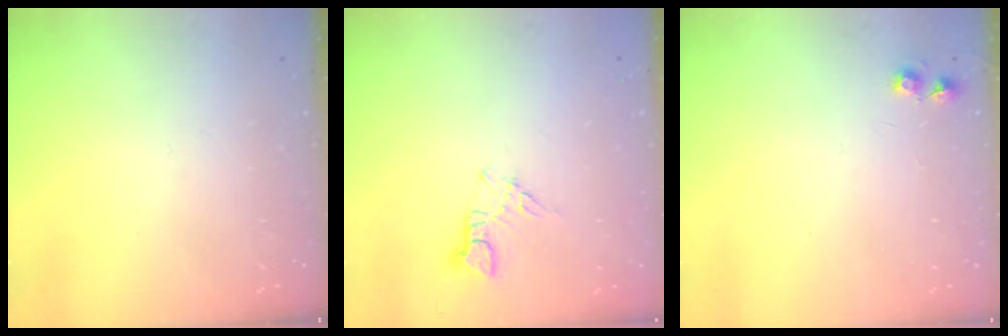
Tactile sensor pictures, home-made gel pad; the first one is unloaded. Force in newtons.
{"total": 3.1, "press": 3.1, "slide": 0.4}
{"total": 4.8, "press": 4.7, "slide": 0.8}